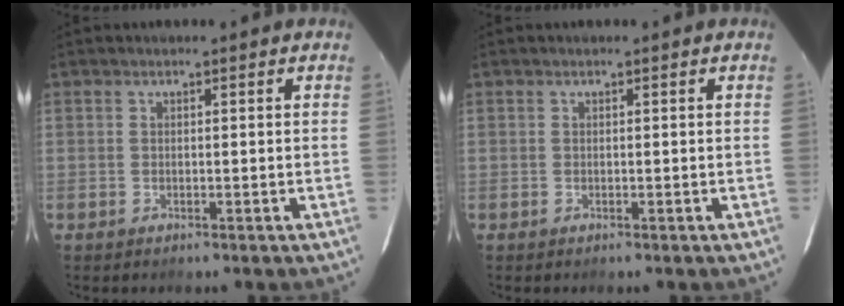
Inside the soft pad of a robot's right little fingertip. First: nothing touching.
{"total": 0.0}